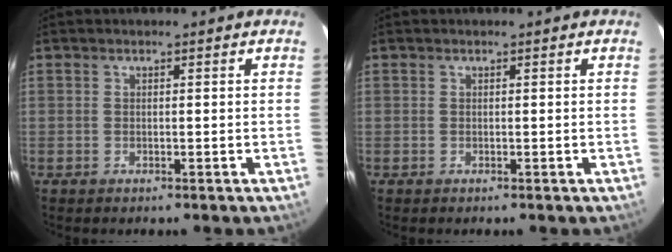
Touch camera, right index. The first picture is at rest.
{"total": 0.0}